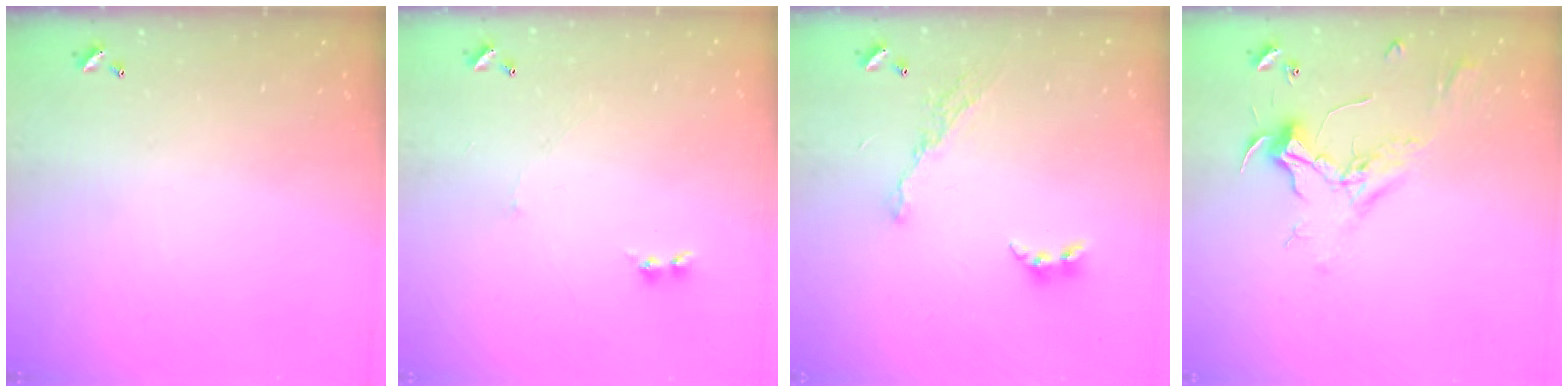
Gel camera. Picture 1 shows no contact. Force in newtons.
{"total": 1.5, "press": 1.4, "slide": 0.6}
{"total": 8.2, "press": 8.2, "slide": 0.9}
{"total": 2.4, "press": 2.3, "slide": 0.8}